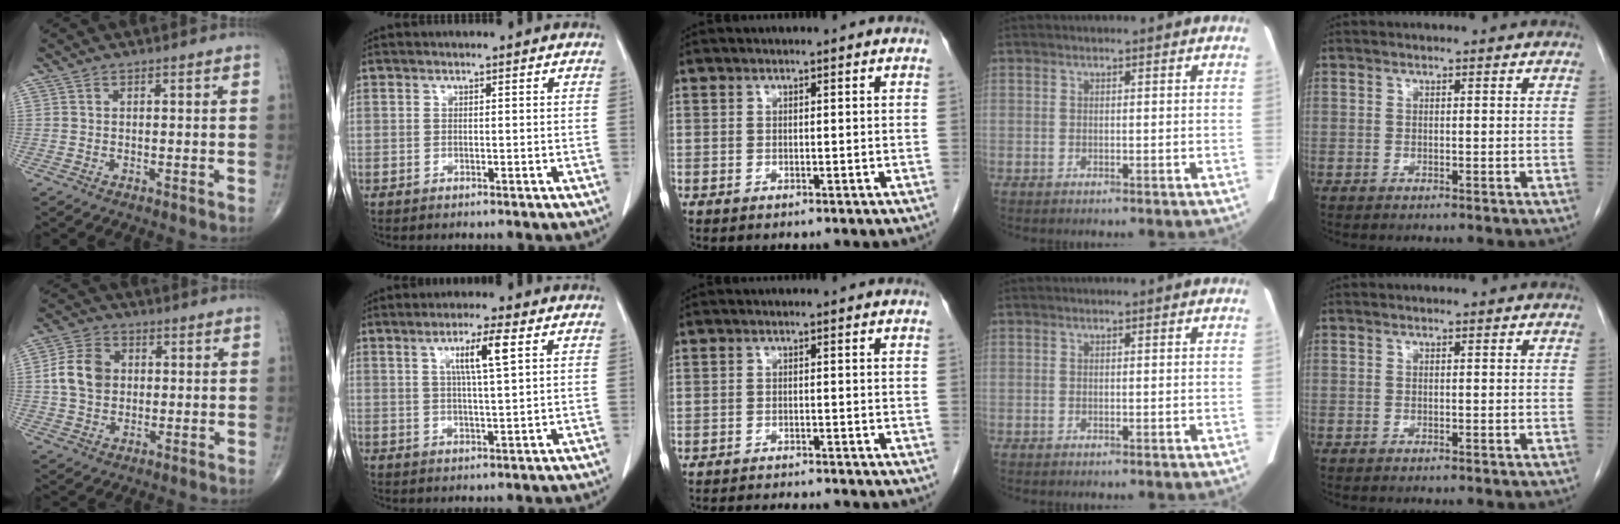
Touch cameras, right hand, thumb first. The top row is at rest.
{"thumb": {"total": 8.7, "force": [0.8, 6.8, 5.3], "torque": [-0.085, 0.010, 0.009]}, "index": {"total": 5.8, "force": [2.2, -0.1, 5.4], "torque": [-0.096, 0.002, 0.038]}, "middle": {"total": 8.3, "force": [-7.8, 1.0, 2.6], "torque": [-0.036, -0.008, -0.107]}}